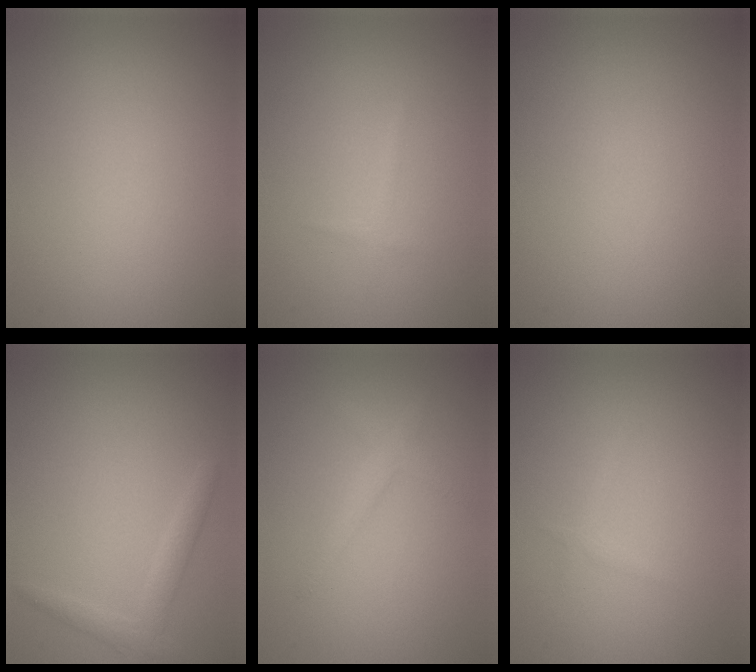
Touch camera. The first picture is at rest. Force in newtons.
{"total": 0.7, "press": 0.7, "slide": 0.1}
{"total": 0.0}
{"total": 1.9, "press": 1.9, "slide": 0.1}
{"total": 1.6, "press": 1.6, "slide": 0.1}
{"total": 0.7, "press": 0.7, "slide": 0.1}